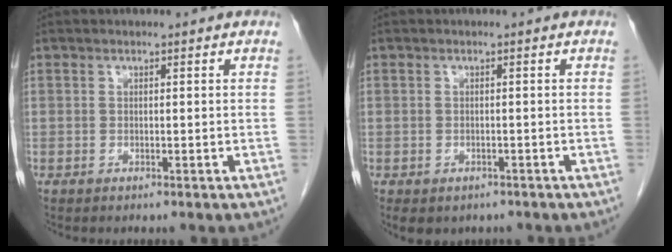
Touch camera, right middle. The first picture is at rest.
{"total": 4.9, "force": [-3.4, 3.1, 1.6], "torque": [-0.021, 0.002, -0.041]}